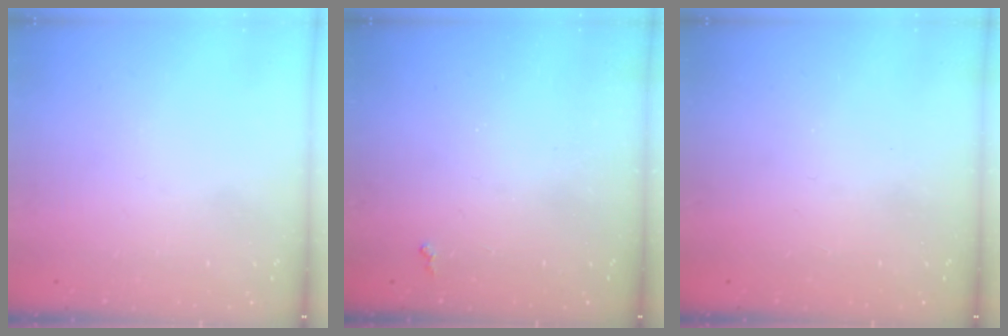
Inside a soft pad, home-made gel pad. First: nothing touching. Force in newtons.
{"total": 2.3, "press": 2.3, "slide": 0.5}
{"total": 1.0, "press": 1.0, "slide": 0.1}